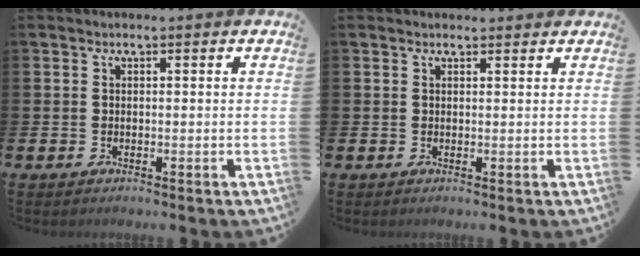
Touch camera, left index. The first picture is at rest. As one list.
[{"total": 0.9, "force": [0.8, 0.3, 0.1], "torque": [0.005, 0.001, 0.013]}]